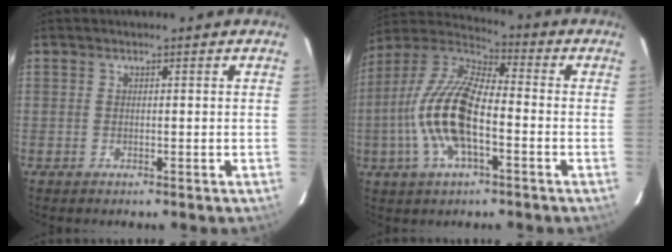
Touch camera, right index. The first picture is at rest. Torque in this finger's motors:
{"motor_torque": [1.79, -0.35, 1.05, 0.21]}